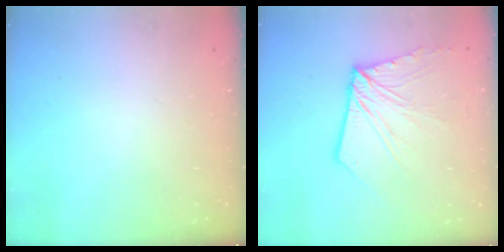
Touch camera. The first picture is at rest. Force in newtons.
{"total": 10.6, "press": 10.5, "slide": 1.4}